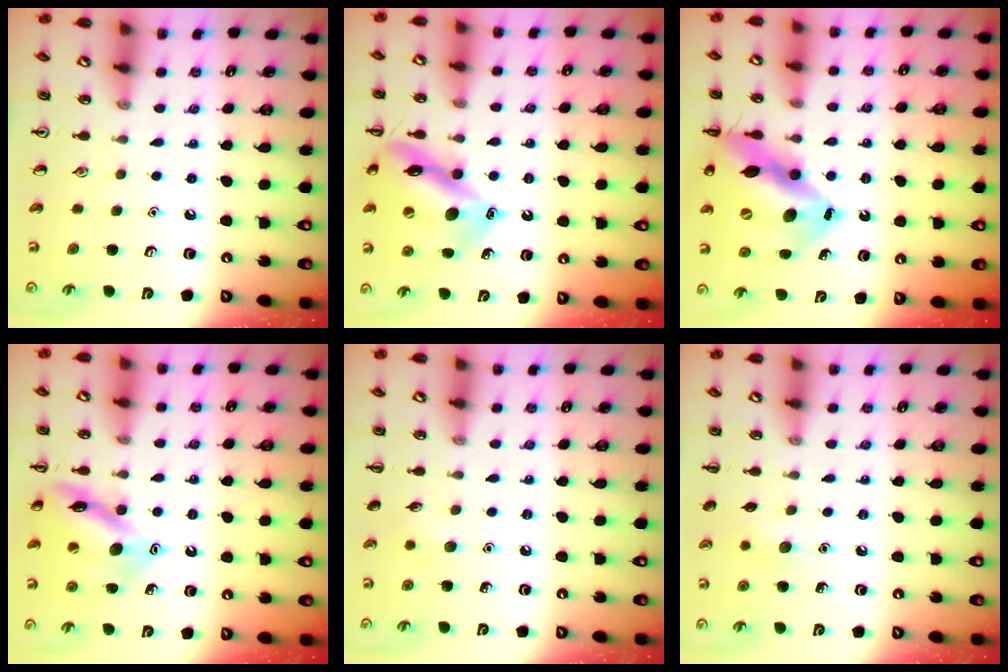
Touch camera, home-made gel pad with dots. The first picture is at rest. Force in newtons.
{"total": 15.7, "press": 15.6, "slide": 2.0}
{"total": 18.1, "press": 17.6, "slide": 4.4}
{"total": 14.5, "press": 14.5, "slide": 1.2}
{"total": 4.6, "press": 4.5, "slide": 1.0}
{"total": 6.0, "press": 5.8, "slide": 1.4}